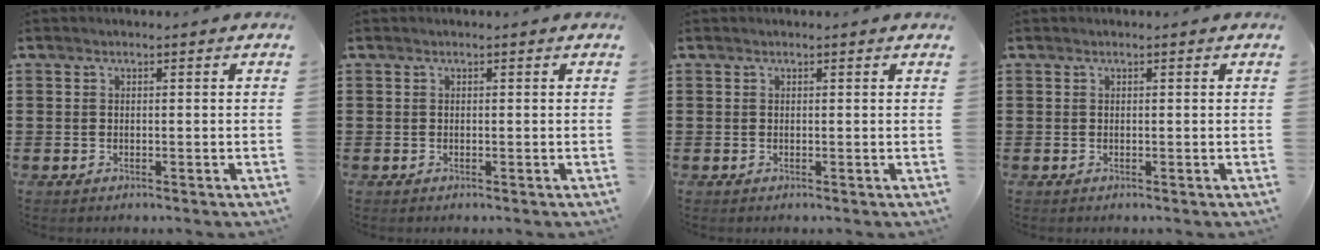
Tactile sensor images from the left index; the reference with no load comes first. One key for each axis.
{"total": 0.0}
{"total": 0.0}
{"total": 0.0}